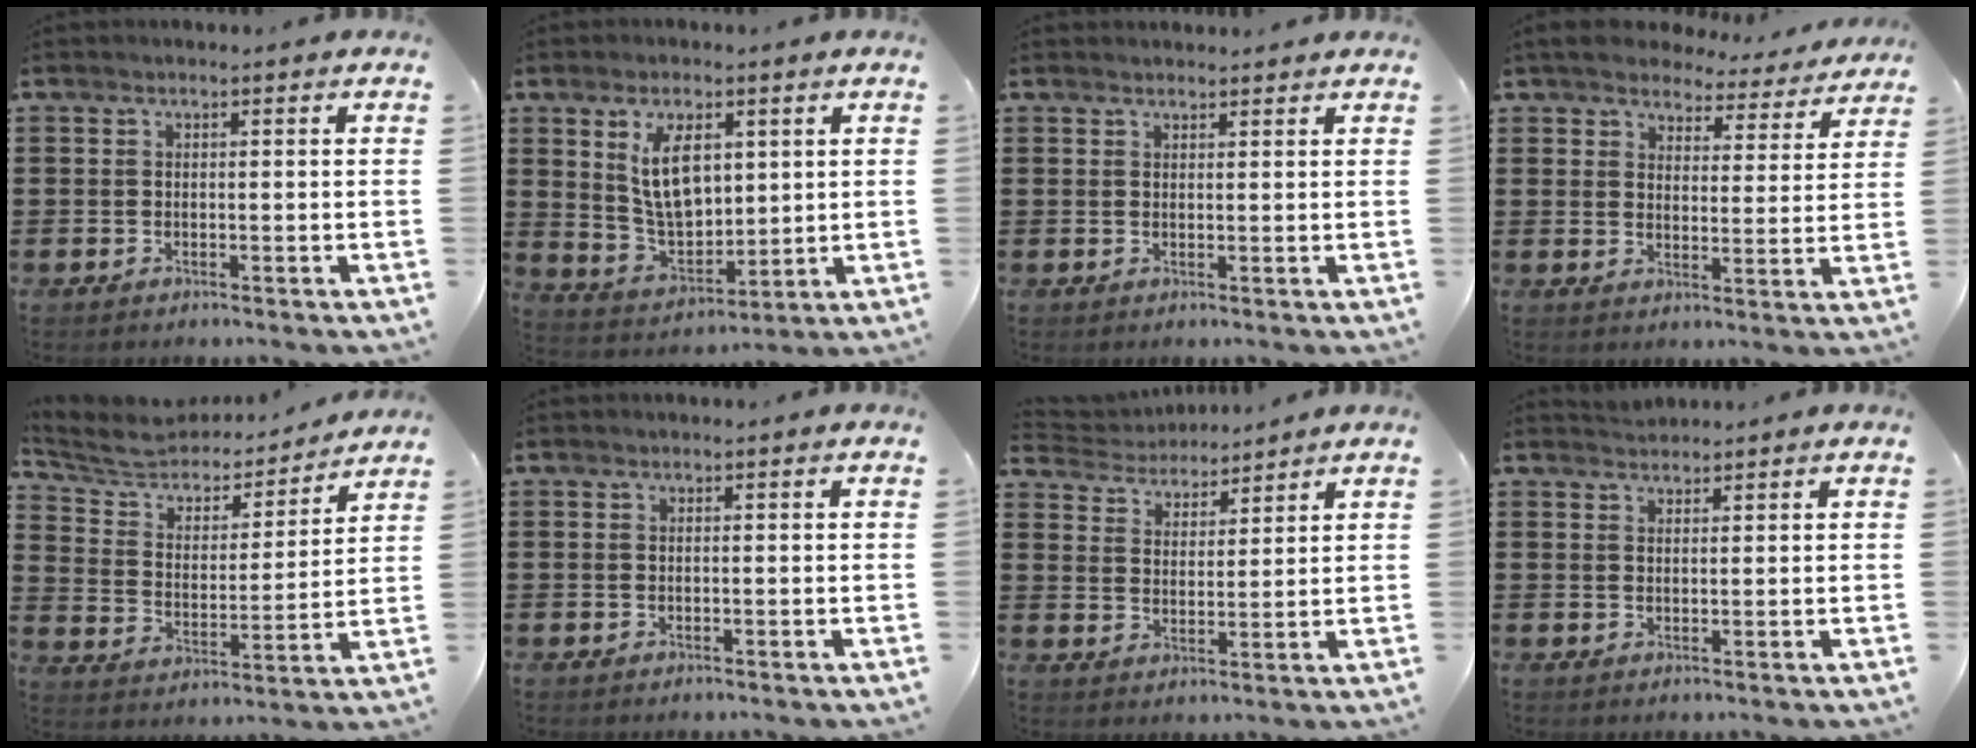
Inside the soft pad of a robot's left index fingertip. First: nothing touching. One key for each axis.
{"total": 9.0, "fx": 3.5, "fy": 5.0, "fz": 6.6, "tx": -0.117, "ty": 0.003, "tz": 0.062}
{"total": 1.2, "fx": 1.2, "fy": 0.1, "fz": 0.0, "tx": -0.002, "ty": 0.000, "tz": 0.024}
{"total": 5.2, "fx": 5.1, "fy": 0.8, "fz": 0.8, "tx": -0.042, "ty": -0.031, "tz": 0.089}
{"total": 5.4, "fx": 5.1, "fy": 1.8, "fz": 0.9, "tx": -0.051, "ty": -0.040, "tz": 0.081}
{"total": 0.0}
{"total": 4.0, "fx": 3.9, "fy": 0.9, "fz": -0.1, "tx": -0.020, "ty": -0.021, "tz": 0.069}
{"total": 1.6, "fx": 1.6, "fy": 0.3, "fz": -0.1, "tx": -0.002, "ty": 0.004, "tz": 0.032}